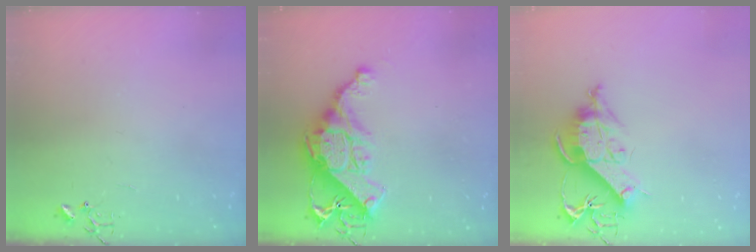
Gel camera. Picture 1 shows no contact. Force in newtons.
{"total": 15.3, "press": 15.3, "slide": 1.4}
{"total": 12.2, "press": 12.1, "slide": 1.5}